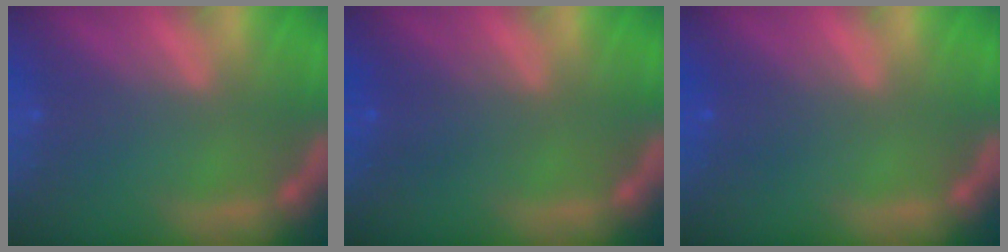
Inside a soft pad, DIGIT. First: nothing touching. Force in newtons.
{"total": 2.5}
{"total": 2.0}